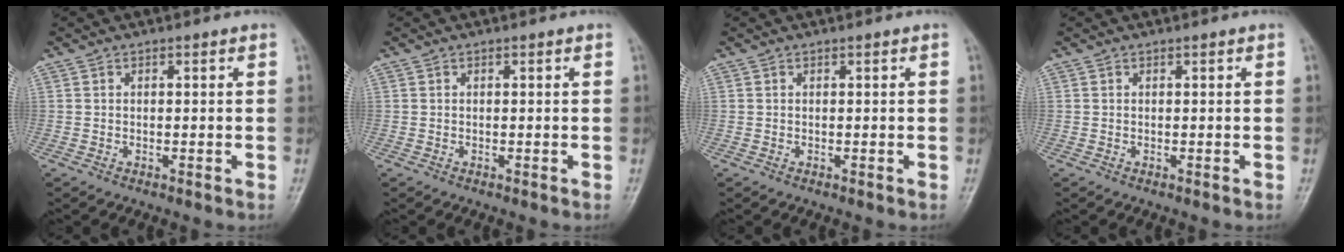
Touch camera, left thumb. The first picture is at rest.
{"total": 0.0}
{"total": 0.0}
{"total": 0.0}